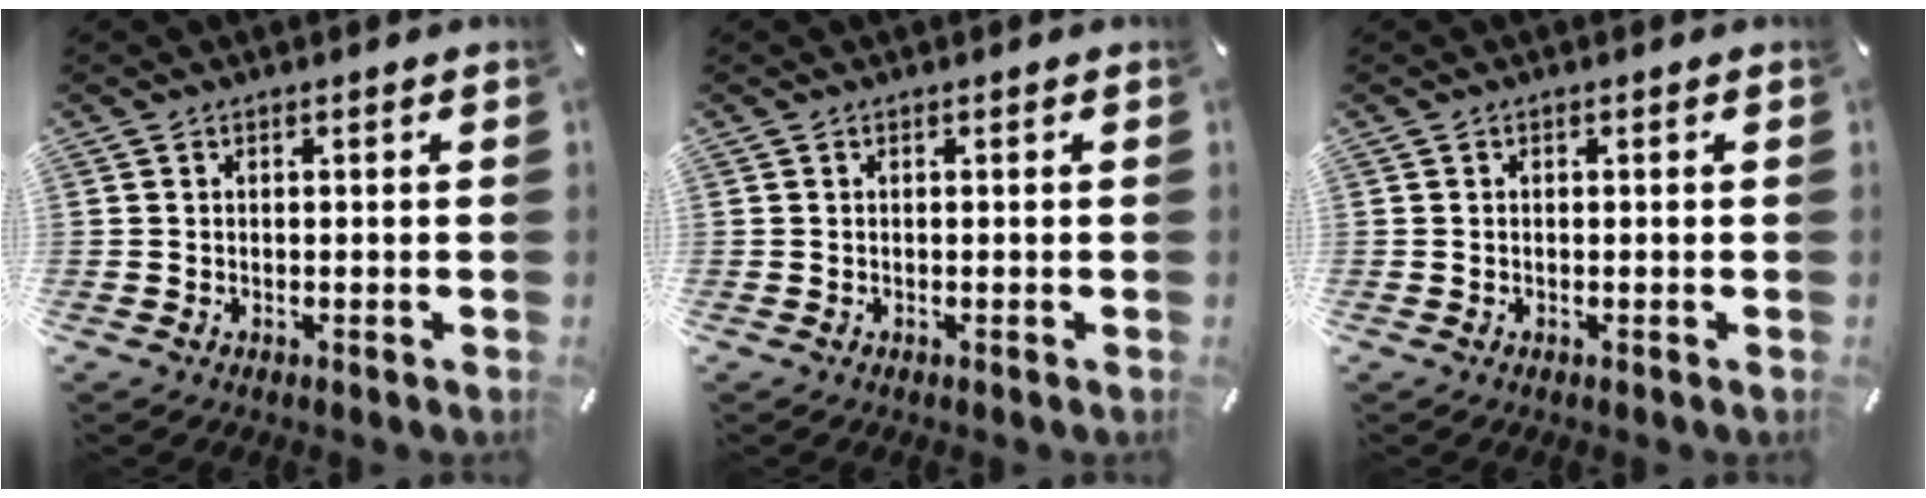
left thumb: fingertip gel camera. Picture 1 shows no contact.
{"total": 0.0}
{"total": 0.0}